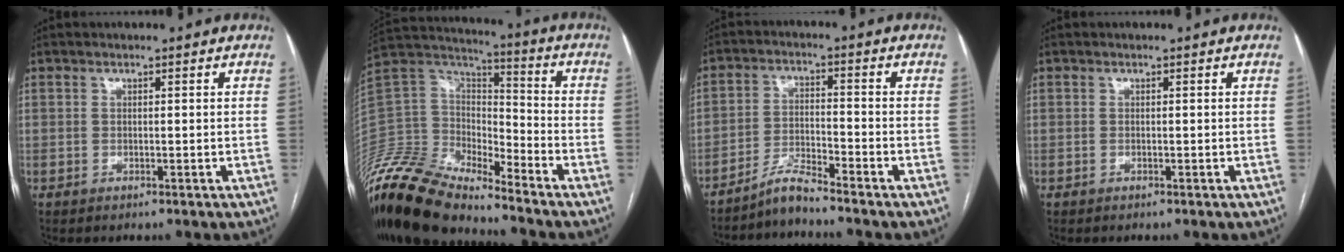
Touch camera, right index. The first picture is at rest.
{"total": 18.5, "force": [-16.8, 4.4, 6.2], "torque": [-0.127, 0.037, -0.316]}
{"total": 4.4, "force": [-4.2, -0.6, 1.3], "torque": [-0.025, -0.017, -0.083]}
{"total": 0.0}